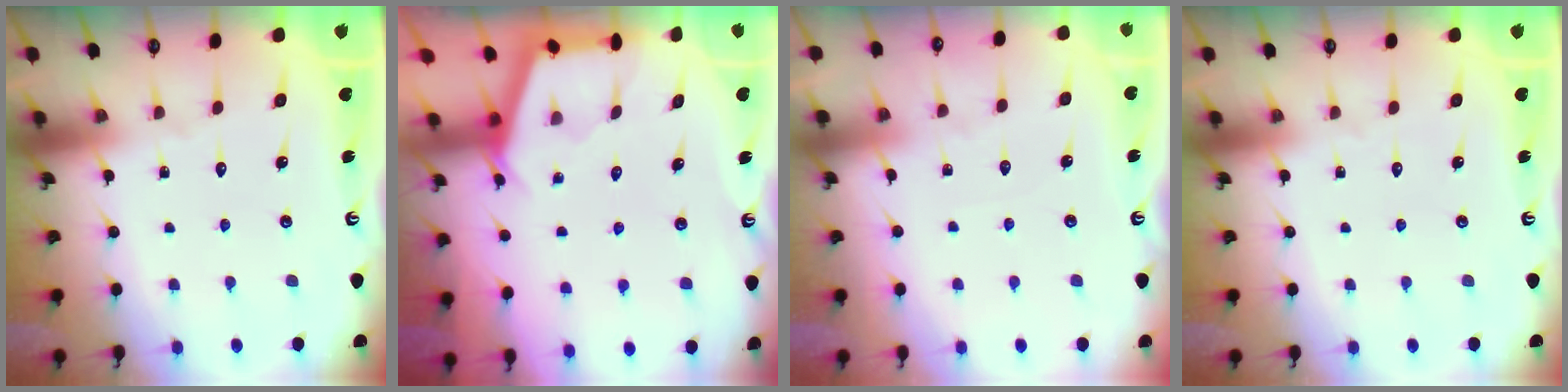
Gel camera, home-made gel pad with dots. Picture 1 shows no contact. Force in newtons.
{"total": 2.7, "press": 2.7, "slide": 0.3}
{"total": 1.6, "press": 1.6, "slide": 0.2}
{"total": 0.0}